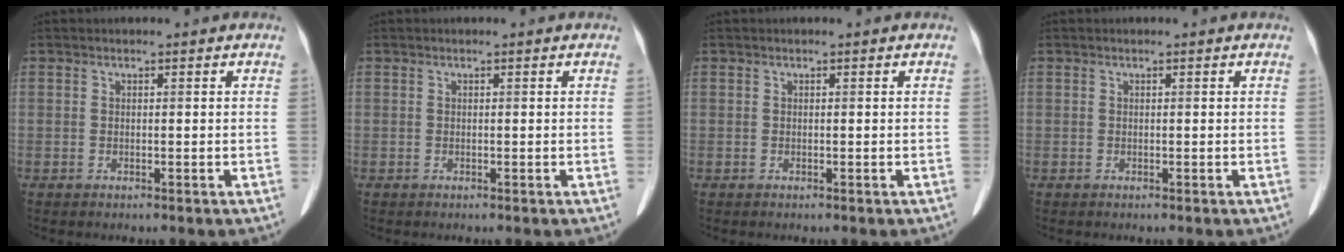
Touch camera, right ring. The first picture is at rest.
{"total": 0.0}
{"total": 0.0}
{"total": 0.0}